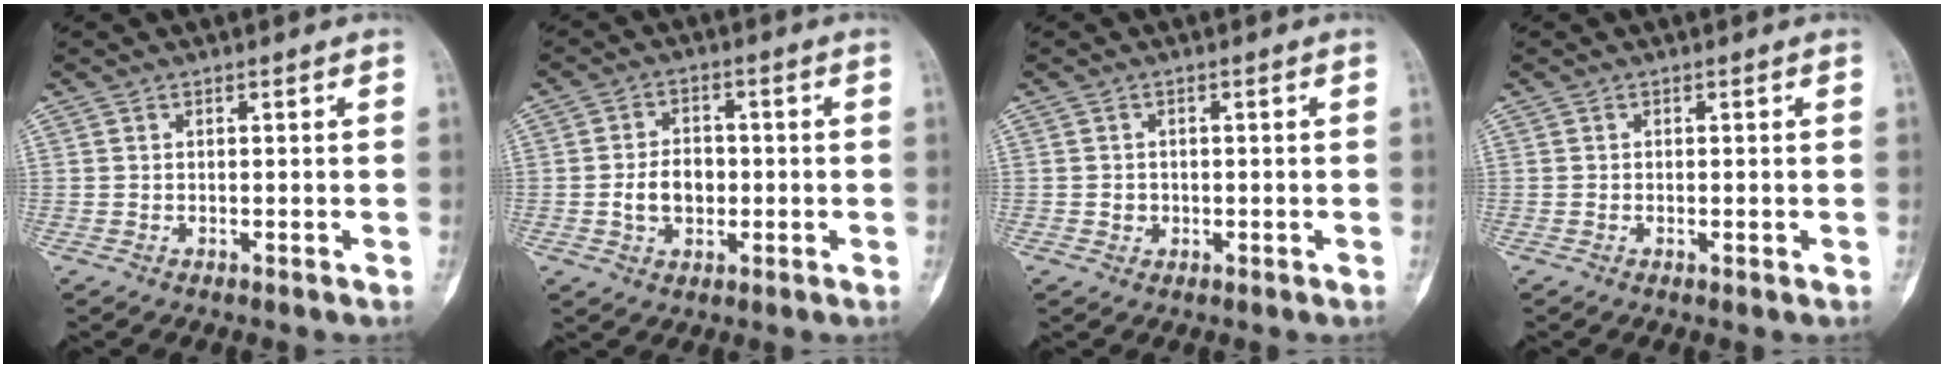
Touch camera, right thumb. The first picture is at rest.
{"total": 6.4, "force": [-0.9, 4.6, 4.3], "torque": [-0.054, 0.012, -0.016]}
{"total": 1.4, "force": [-0.2, 1.4, 0.4], "torque": [0.004, 0.005, -0.002]}
{"total": 0.6, "force": [-0.2, 0.2, 0.6], "torque": [-0.005, -0.002, -0.003]}